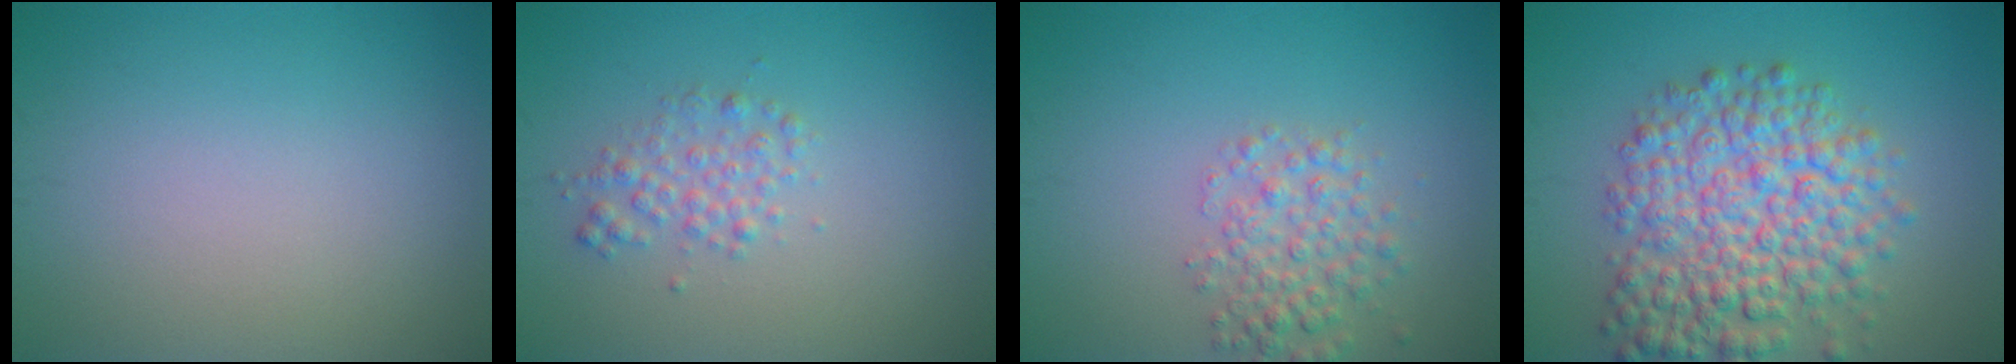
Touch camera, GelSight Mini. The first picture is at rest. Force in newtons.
{"total": 2.0, "press": 2.0, "slide": 0.0}
{"total": 3.2, "press": 3.2, "slide": 0.1}
{"total": 8.4, "press": 8.4, "slide": 0.3}